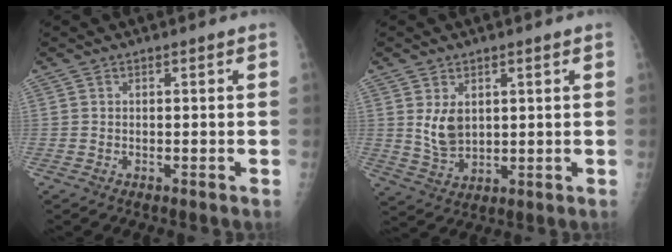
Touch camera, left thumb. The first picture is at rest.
{"total": 5.9, "force": [1.7, 4.0, 4.0], "torque": [-0.056, -0.018, 0.044]}